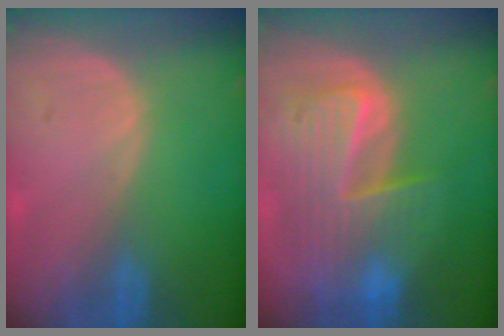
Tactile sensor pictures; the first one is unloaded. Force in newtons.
{"total": 10.0, "press": 8.7, "slide": 5.0}